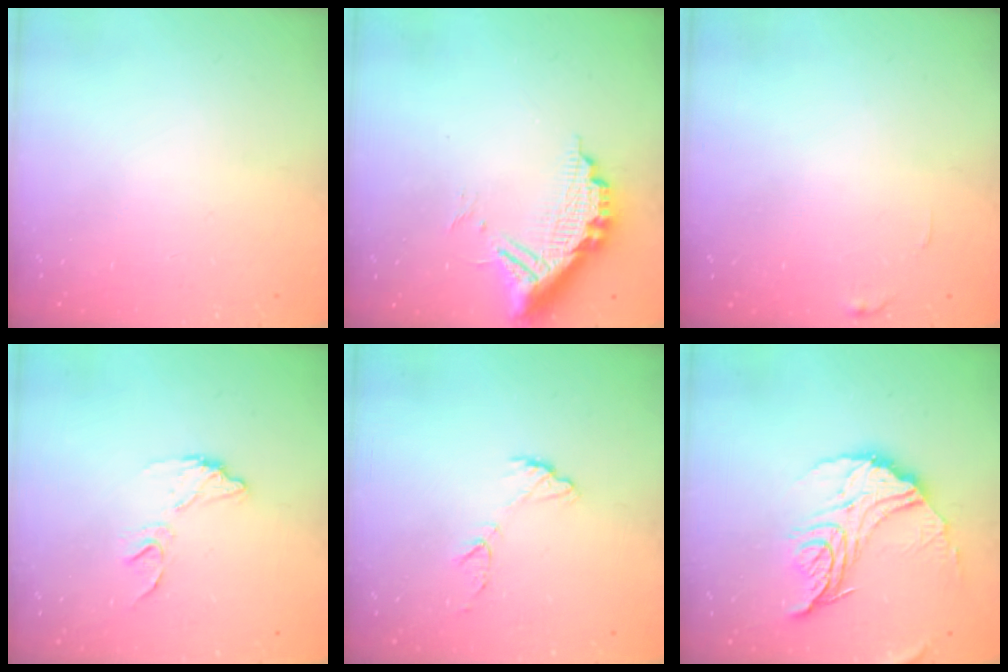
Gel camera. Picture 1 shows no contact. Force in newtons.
{"total": 11.1, "press": 11.1, "slide": 0.8}
{"total": 5.1, "press": 5.1, "slide": 0.3}
{"total": 8.2, "press": 8.2, "slide": 0.1}
{"total": 8.5, "press": 8.5, "slide": 0.6}
{"total": 16.1, "press": 16.1, "slide": 1.1}